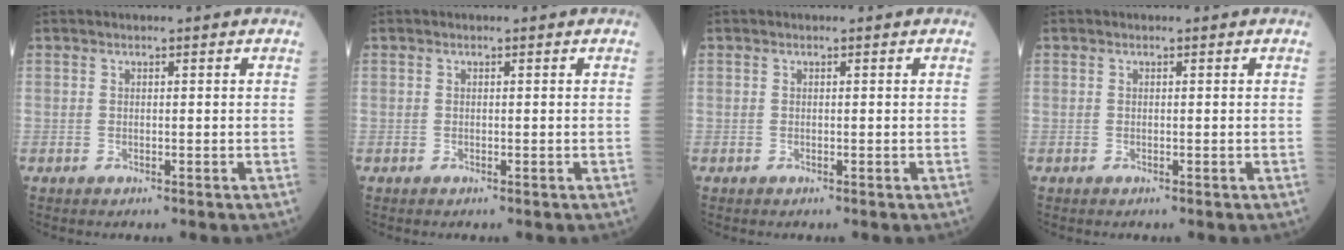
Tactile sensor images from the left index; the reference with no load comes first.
{"total": 0.0}
{"total": 0.0}
{"total": 0.0}